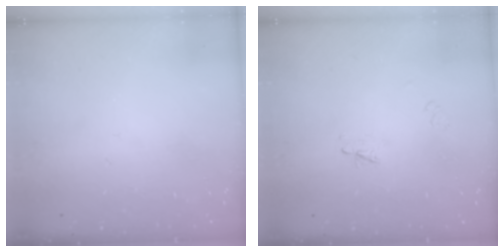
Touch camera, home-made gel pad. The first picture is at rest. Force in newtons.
{"total": 2.3, "press": 2.2, "slide": 0.2}